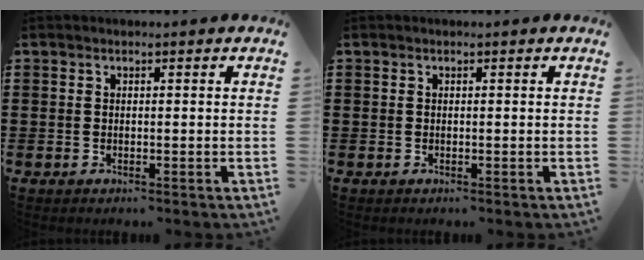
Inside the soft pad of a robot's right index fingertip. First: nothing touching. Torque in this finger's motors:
{"motor_torque": [0.00, 0.00, 0.00, -0.01]}